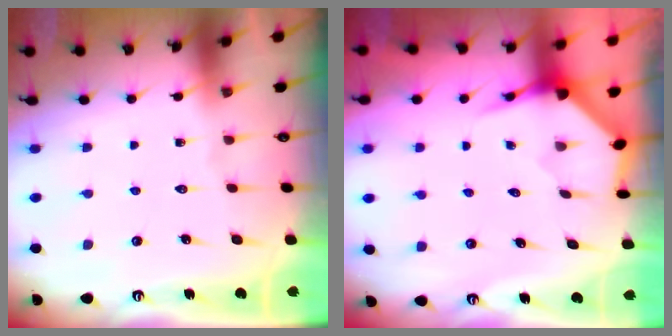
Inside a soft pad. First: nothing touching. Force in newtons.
{"total": 3.9, "press": 3.9, "slide": 0.5}